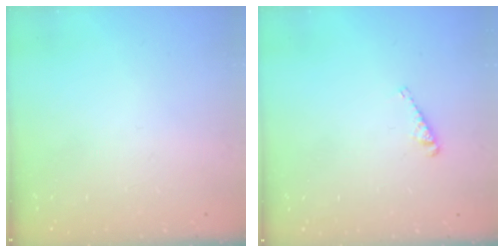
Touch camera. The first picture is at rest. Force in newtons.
{"total": 3.3, "press": 3.3, "slide": 0.1}